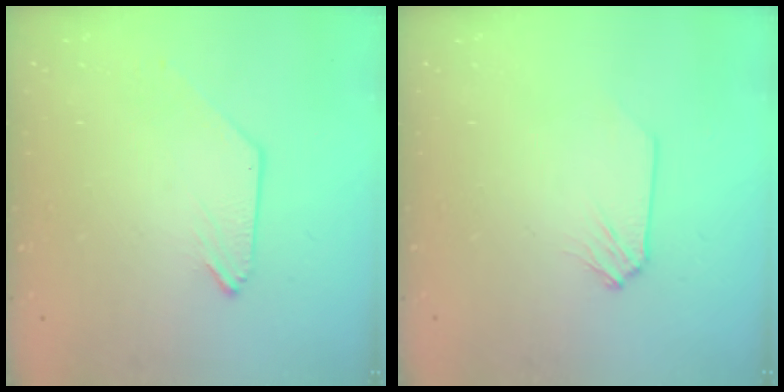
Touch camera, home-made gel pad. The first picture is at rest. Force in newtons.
{"total": 0.0}